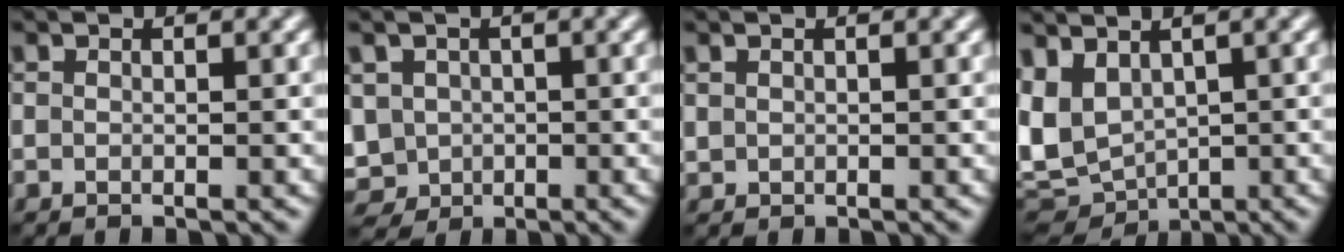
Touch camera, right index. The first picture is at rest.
{"total": 4.2, "force": [-0.6, 3.7, 1.9], "torque": [-0.045, -0.002, -0.007]}
{"total": 0.5, "force": [0.3, 0.4, 0.1], "torque": [0.001, -0.001, 0.010]}
{"total": 7.1, "force": [-0.1, 4.8, 5.3], "torque": [-0.121, -0.008, 0.009]}